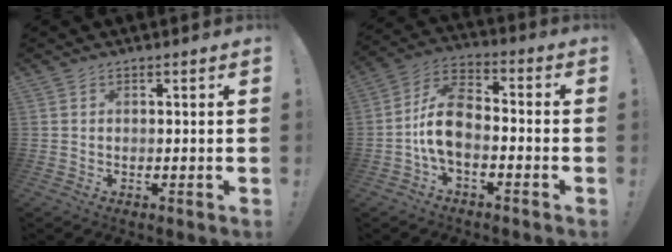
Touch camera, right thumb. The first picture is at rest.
{"total": 10.6, "force": [-3.0, 6.0, 8.2], "torque": [-0.165, 0.009, -0.055]}